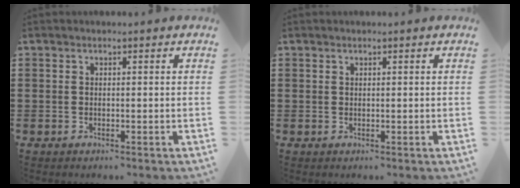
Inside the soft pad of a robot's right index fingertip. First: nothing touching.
{"total": 0.0}